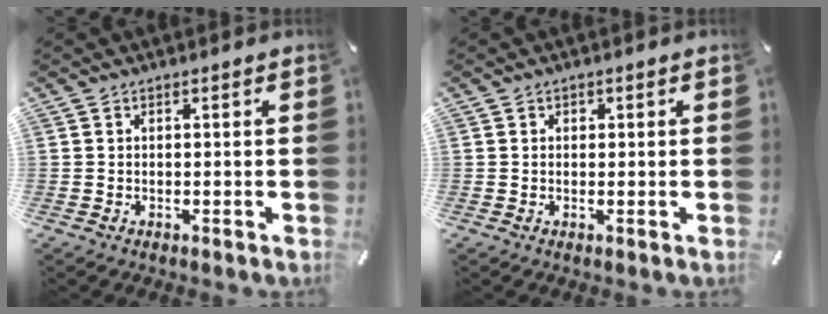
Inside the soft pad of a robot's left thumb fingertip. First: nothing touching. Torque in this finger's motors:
{"motor_torque": [0.24, 0.43, 0.03, -0.19, 0.00]}